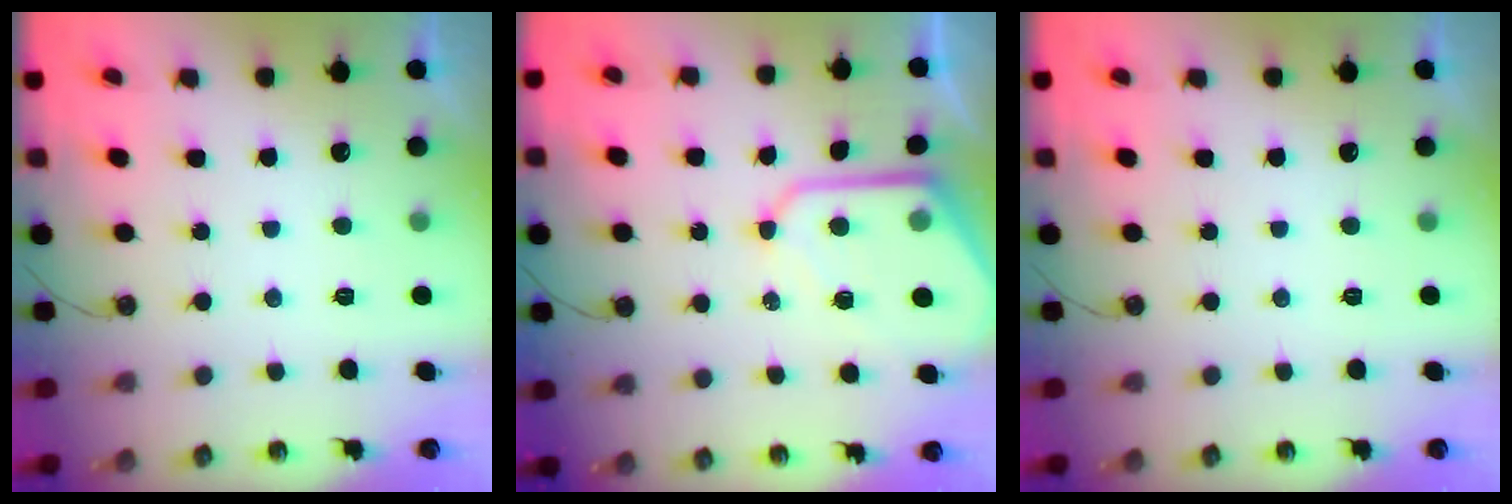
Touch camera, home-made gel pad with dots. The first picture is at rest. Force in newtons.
{"total": 12.0, "press": 12.0, "slide": 1.1}
{"total": 0.0}